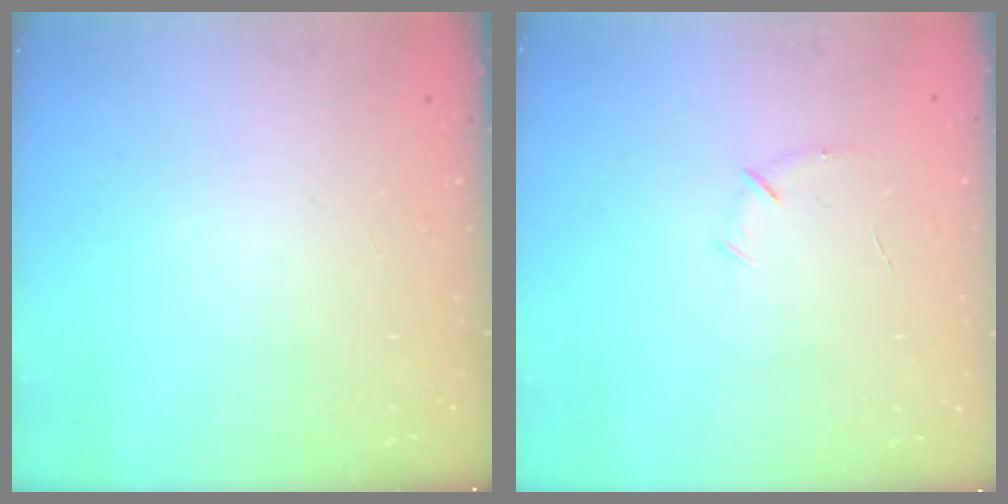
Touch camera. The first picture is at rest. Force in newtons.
{"total": 4.7, "press": 4.5, "slide": 1.2}